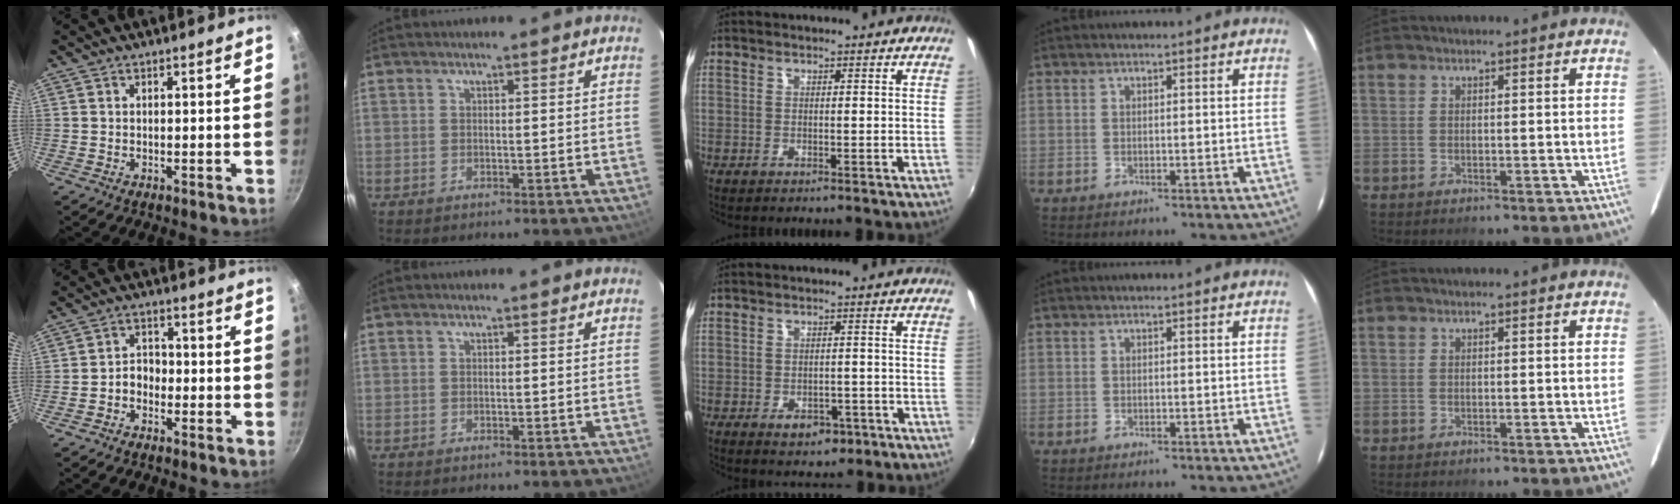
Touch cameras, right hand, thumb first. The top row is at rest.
{"thumb": {"total": 3.7, "force": [-1.6, 2.8, 1.8], "torque": [-0.010, 0.026, -0.032]}, "middle": {"total": 5.2, "force": [-3.0, 3.2, 2.8], "torque": [-0.060, -0.003, -0.037]}}